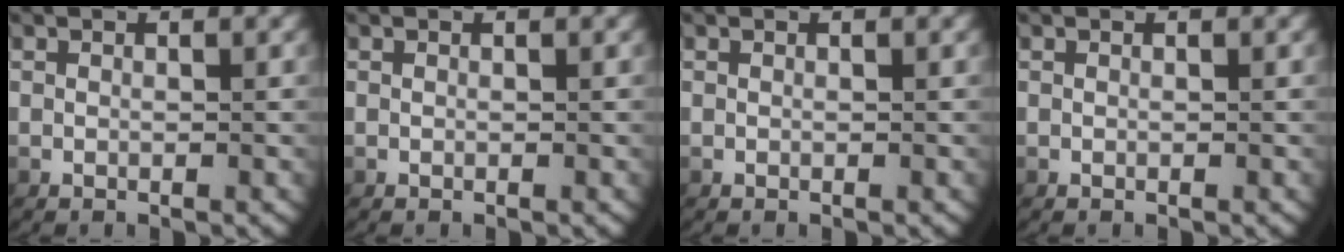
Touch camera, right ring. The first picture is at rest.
{"total": 0.0}
{"total": 0.0}
{"total": 0.0}